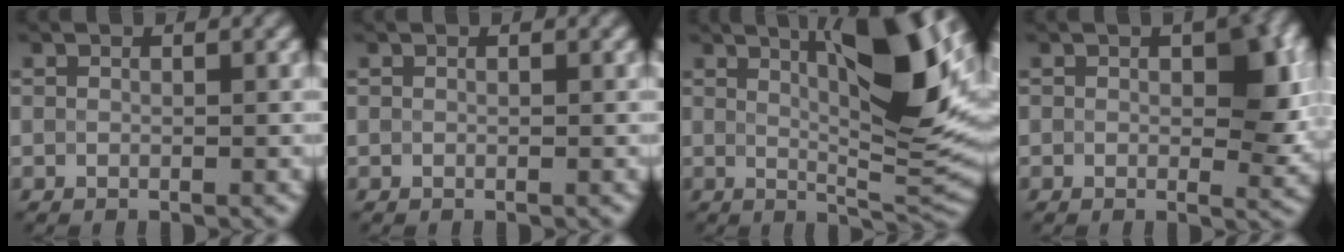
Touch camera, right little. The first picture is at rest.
{"total": 0.0}
{"total": 10.1, "force": [3.5, 1.9, 9.2], "torque": [-0.126, 0.001, 0.062]}
{"total": 5.0, "force": [0.4, 2.7, 4.2], "torque": [-0.043, -0.001, 0.003]}